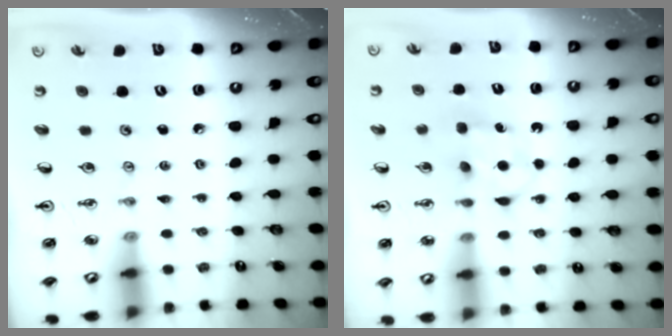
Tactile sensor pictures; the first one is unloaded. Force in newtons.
{"total": 6.3, "press": 6.3, "slide": 0.5}